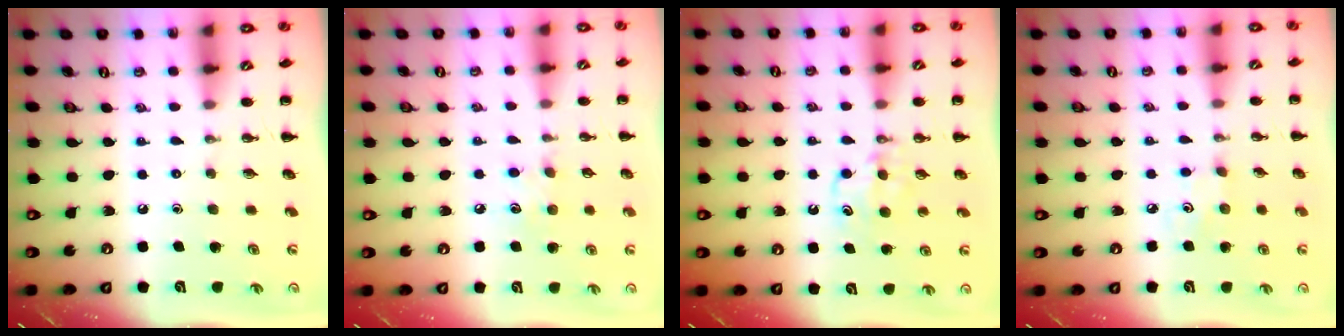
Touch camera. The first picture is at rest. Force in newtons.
{"total": 6.5, "press": 6.3, "slide": 1.6}
{"total": 5.7, "press": 5.5, "slide": 1.6}
{"total": 2.5, "press": 2.4, "slide": 0.7}